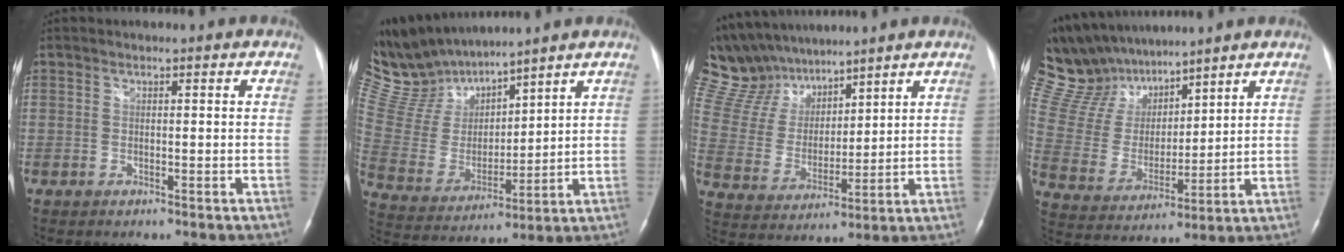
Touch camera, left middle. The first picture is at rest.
{"total": 14.5, "force": [13.5, 3.2, 4.3], "torque": [-0.108, 0.009, 0.279]}
{"total": 14.3, "force": [12.6, 5.2, 4.4], "torque": [-0.104, 0.028, 0.250]}
{"total": 16.7, "force": [14.6, 5.9, 5.8], "torque": [-0.130, 0.032, 0.289]}